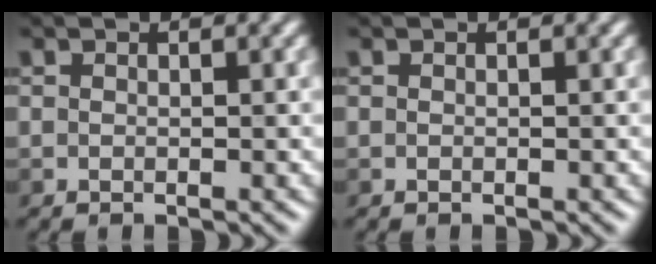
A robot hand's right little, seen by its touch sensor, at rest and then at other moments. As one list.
[{"total": 0.0}]